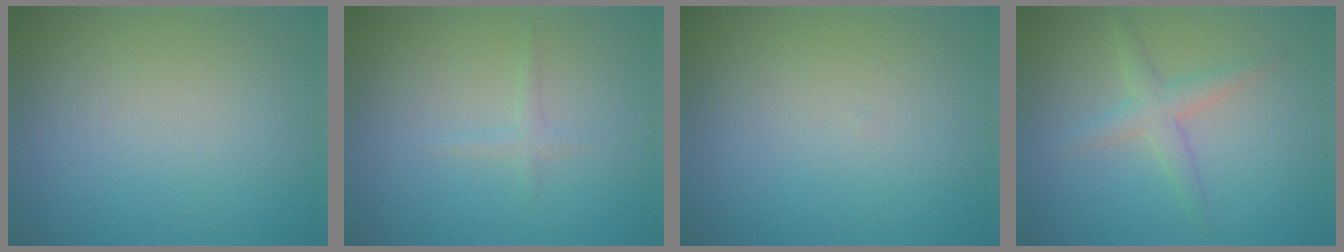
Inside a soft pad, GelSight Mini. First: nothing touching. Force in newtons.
{"total": 0.8, "press": 0.8, "slide": 0.1}
{"total": 0.0}
{"total": 2.3, "press": 2.3, "slide": 0.1}